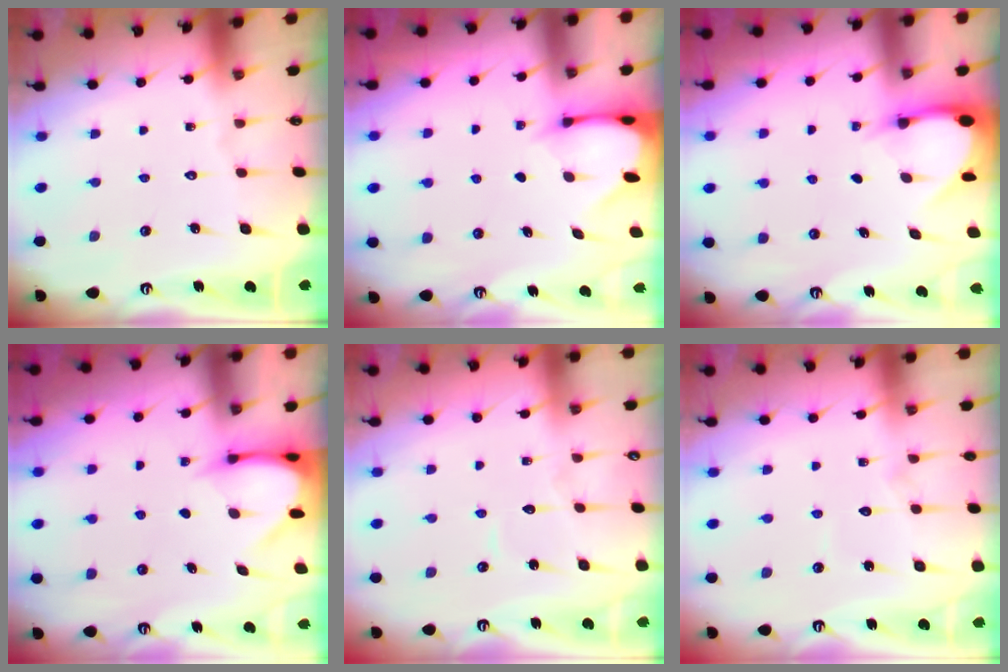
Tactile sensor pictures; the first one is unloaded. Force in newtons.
{"total": 2.4, "press": 2.4, "slide": 0.3}
{"total": 3.3, "press": 3.3, "slide": 0.2}
{"total": 3.8, "press": 3.8, "slide": 0.3}
{"total": 4.8, "press": 4.7, "slide": 0.4}
{"total": 7.0, "press": 7.0, "slide": 0.5}